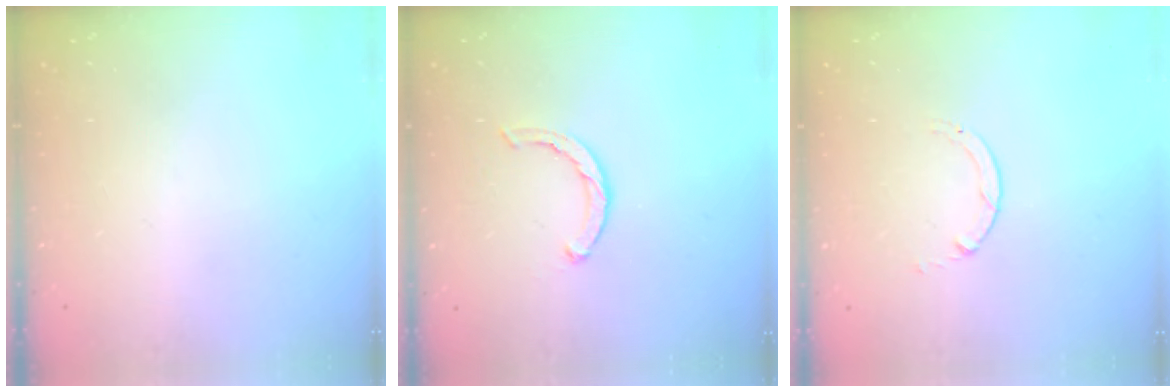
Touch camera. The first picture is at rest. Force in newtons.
{"total": 2.7, "press": 2.7, "slide": 0.4}
{"total": 0.7, "press": 0.7, "slide": 0.1}